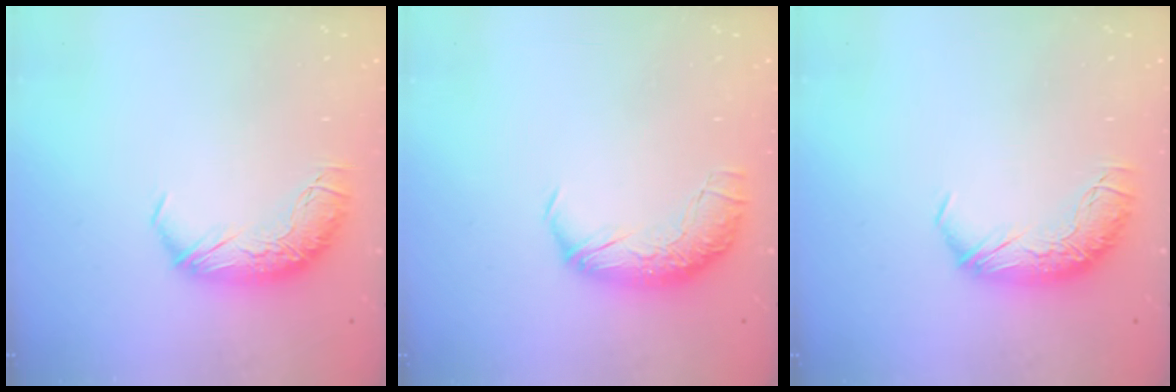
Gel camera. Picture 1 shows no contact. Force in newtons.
{"total": 2.5, "press": 1.2, "slide": 2.2}
{"total": 0.0}